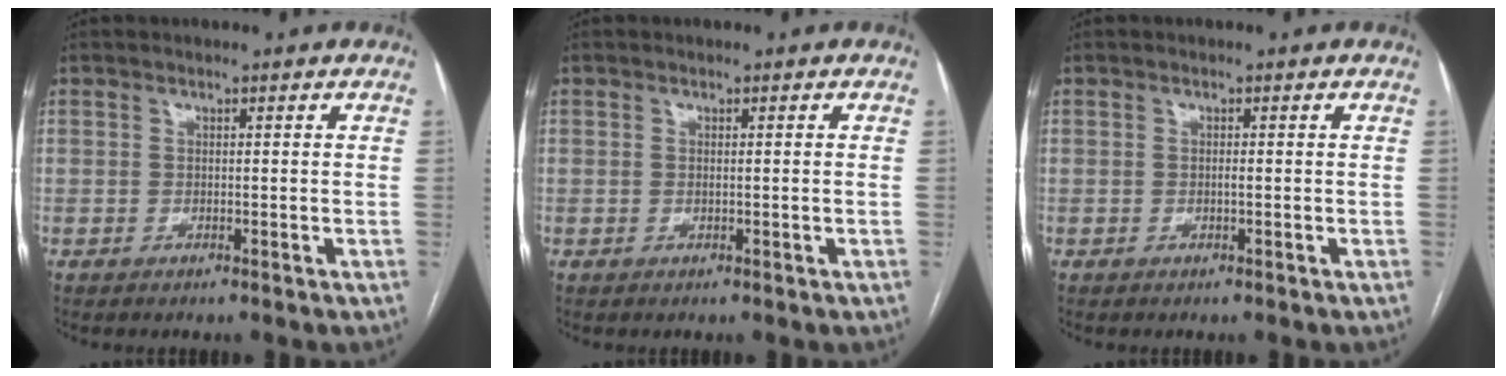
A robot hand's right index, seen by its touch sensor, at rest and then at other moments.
{"total": 0.6, "force": [-0.1, -0.1, 0.6], "torque": [-0.016, -0.003, 0.001]}
{"total": 0.5, "force": [-0.1, 0.0, 0.5], "torque": [-0.010, 0.000, -0.002]}